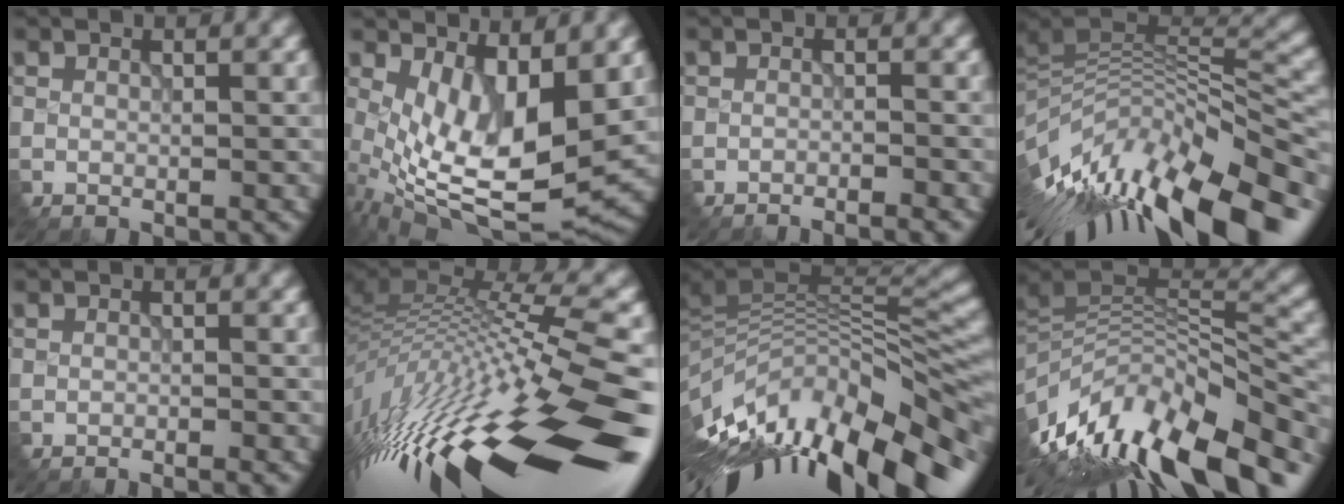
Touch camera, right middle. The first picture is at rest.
{"total": 9.0, "force": [1.8, 3.6, 8.1], "torque": [-0.179, -0.033, 0.040]}
{"total": 3.7, "force": [-3.7, 0.2, 0.2], "torque": [-0.012, 0.001, -0.050]}
{"total": 14.0, "force": [-6.0, 5.3, 11.5], "torque": [-0.215, -0.007, -0.087]}
{"total": 1.7, "force": [-1.7, -0.1, 0.1], "torque": [-0.011, -0.002, -0.026]}
{"total": 16.4, "force": [-3.6, 3.5, 15.6], "torque": [-0.284, -0.019, -0.049]}
{"total": 13.6, "force": [-4.9, 5.5, 11.4], "torque": [-0.214, 0.000, -0.076]}
{"total": 12.3, "force": [-4.9, 5.3, 9.9], "torque": [-0.204, 0.006, -0.082]}